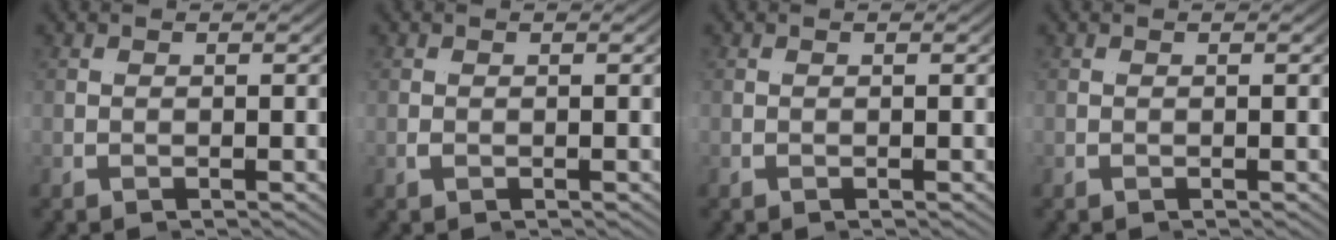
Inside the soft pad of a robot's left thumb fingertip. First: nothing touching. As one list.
[{"total": 0.0}, {"total": 0.0}, {"total": 0.0}]